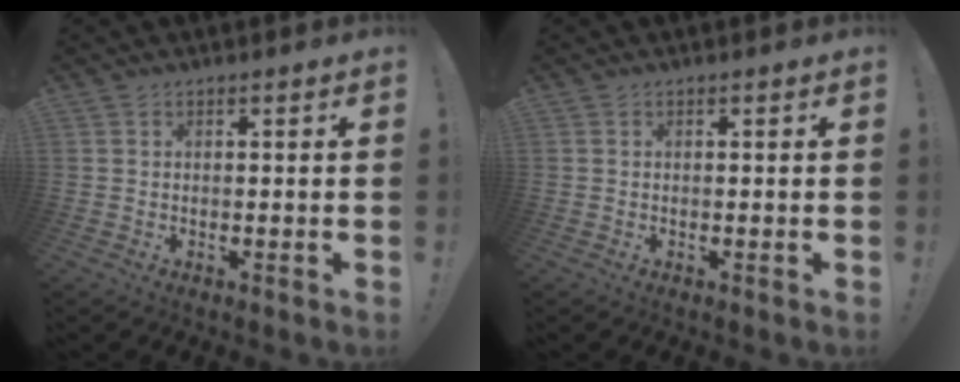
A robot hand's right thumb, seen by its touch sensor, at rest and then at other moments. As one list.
[{"total": 0.0}]